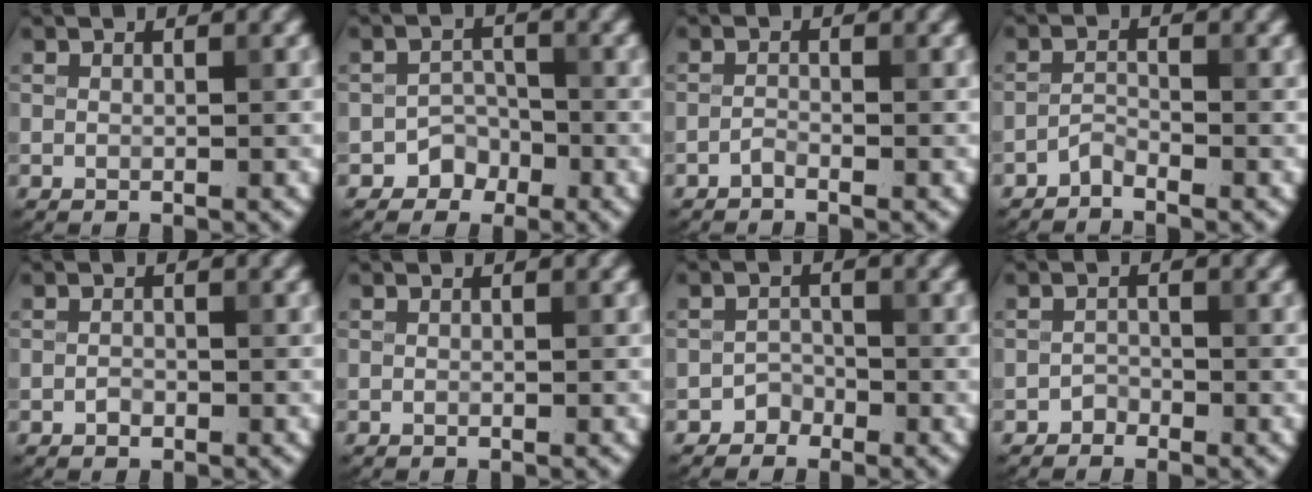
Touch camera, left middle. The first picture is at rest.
{"total": 2.0, "force": [-1.3, 1.5, 0.3], "torque": [0.007, 0.008, -0.023]}
{"total": 0.7, "force": [-0.7, 0.1, 0.3], "torque": [-0.005, 0.002, -0.017]}
{"total": 1.2, "force": [-1.2, 0.2, 0.3], "torque": [-0.006, 0.005, -0.026]}
{"total": 0.7, "force": [-0.4, 0.5, 0.4], "torque": [-0.006, -0.001, -0.008]}
{"total": 0.0}
{"total": 1.3, "force": [-1.0, 0.8, 0.0], "torque": [0.007, 0.008, -0.017]}
{"total": 1.0, "force": [-0.8, 0.5, 0.0], "torque": [0.004, 0.004, -0.015]}